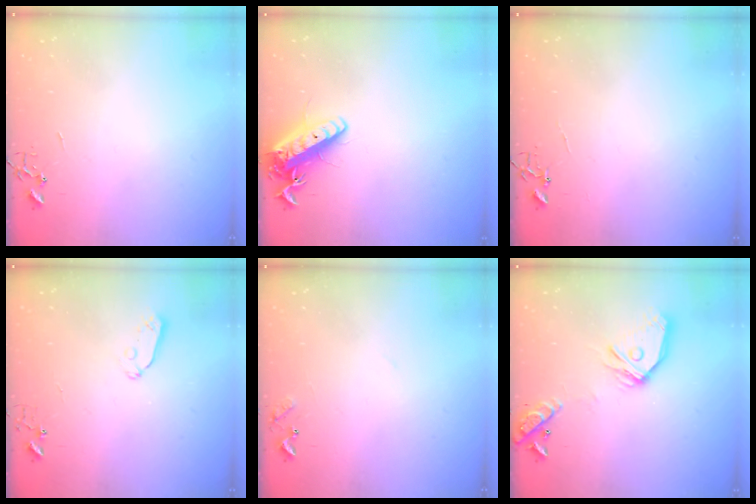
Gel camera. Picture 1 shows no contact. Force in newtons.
{"total": 14.5, "press": 14.2, "slide": 2.8}
{"total": 4.3, "press": 4.3, "slide": 0.3}
{"total": 5.0, "press": 4.9, "slide": 1.1}
{"total": 7.8, "press": 7.8, "slide": 0.5}
{"total": 18.6, "press": 18.4, "slide": 2.5}